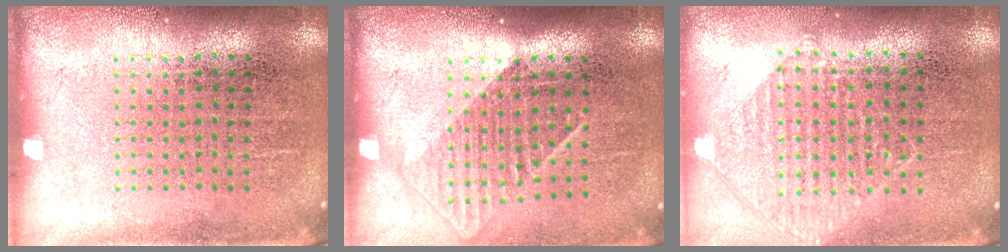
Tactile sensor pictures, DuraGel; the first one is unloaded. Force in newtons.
{"total": 1.3, "press": 0.9, "slide": 0.8}
{"total": 0.9, "press": 0.9, "slide": 0.2}